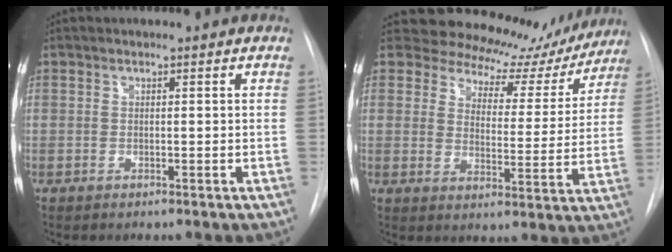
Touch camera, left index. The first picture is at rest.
{"total": 12.9, "force": [11.6, 5.3, 2.1], "torque": [-0.008, -0.017, 0.129]}